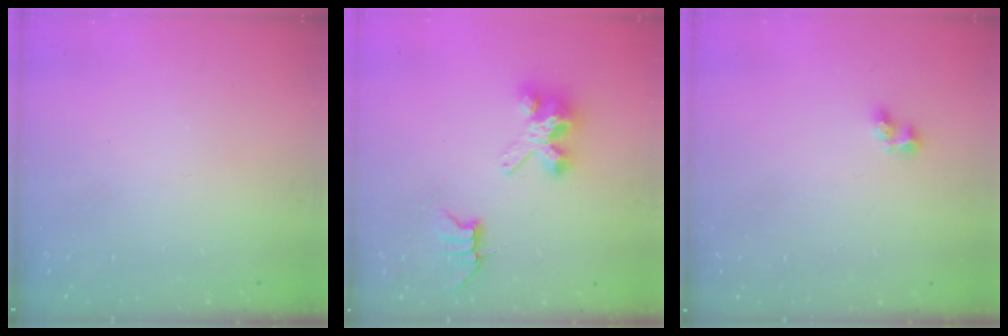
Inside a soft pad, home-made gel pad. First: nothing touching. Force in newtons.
{"total": 7.2, "press": 7.1, "slide": 0.6}
{"total": 2.7, "press": 2.5, "slide": 1.0}